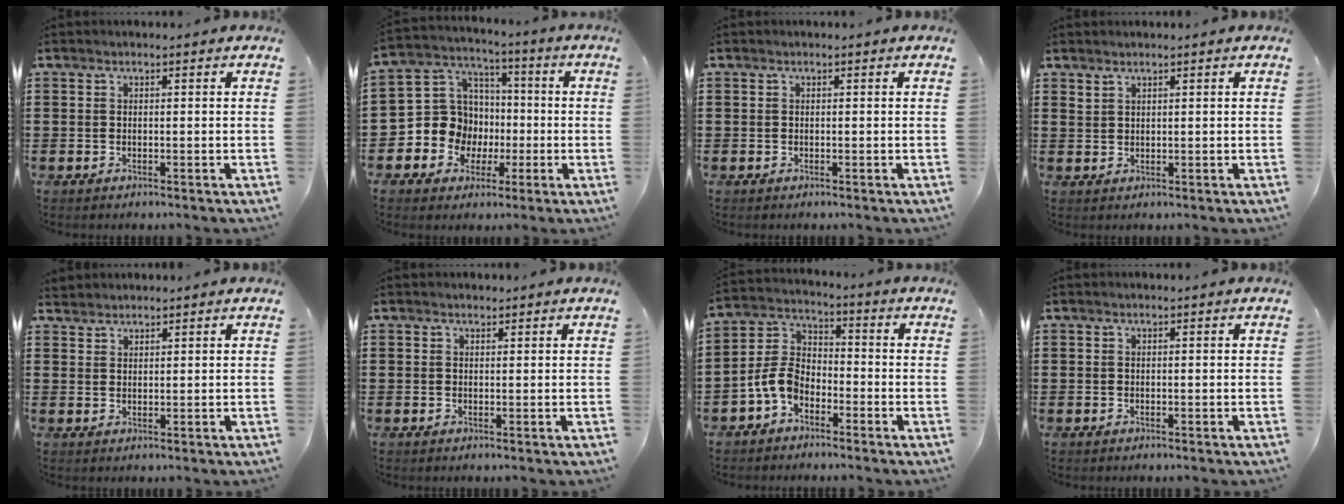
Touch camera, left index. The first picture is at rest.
{"total": 10.3, "force": [-1.5, 9.8, 2.8], "torque": [-0.113, 0.006, -0.024]}
{"total": 0.0}
{"total": 1.4, "force": [1.3, 0.3, 0.3], "torque": [-0.009, 0.000, 0.026]}
{"total": 1.8, "force": [1.7, 0.4, -0.2], "torque": [-0.001, 0.001, 0.036]}
{"total": 0.7, "force": [0.6, 0.3, 0.1], "torque": [-0.003, 0.002, 0.012]}
{"total": 6.1, "force": [-3.2, 3.8, 3.6], "torque": [-0.109, 0.001, -0.074]}
{"total": 0.0}